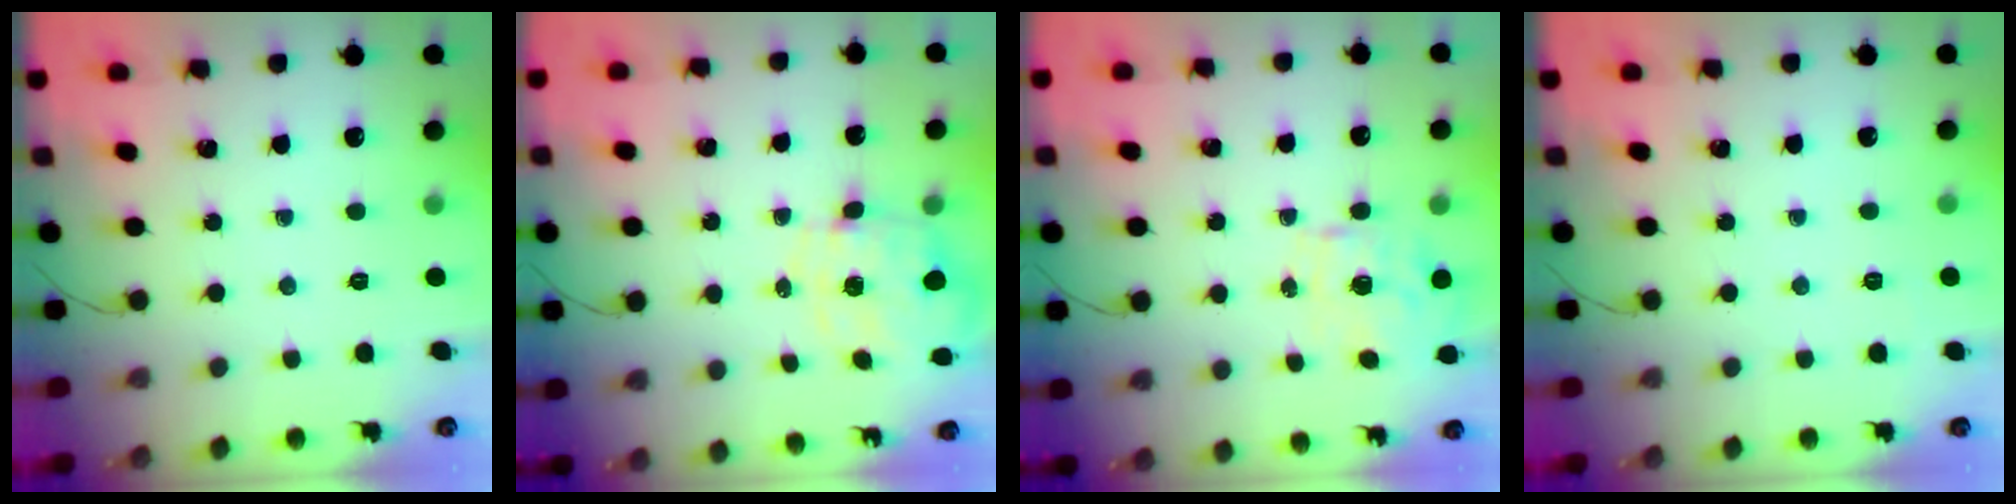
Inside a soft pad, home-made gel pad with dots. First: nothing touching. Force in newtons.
{"total": 2.8, "press": 2.6, "slide": 1.0}
{"total": 0.9, "press": 0.7, "slide": 0.6}
{"total": 4.7, "press": 4.5, "slide": 1.2}